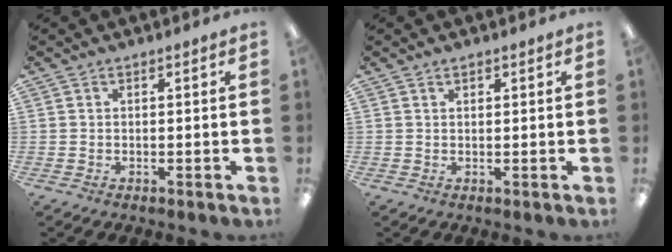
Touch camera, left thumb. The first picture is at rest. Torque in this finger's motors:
{"motor_torque": [-0.17, -0.09, 0.06, 0.04, -0.02]}